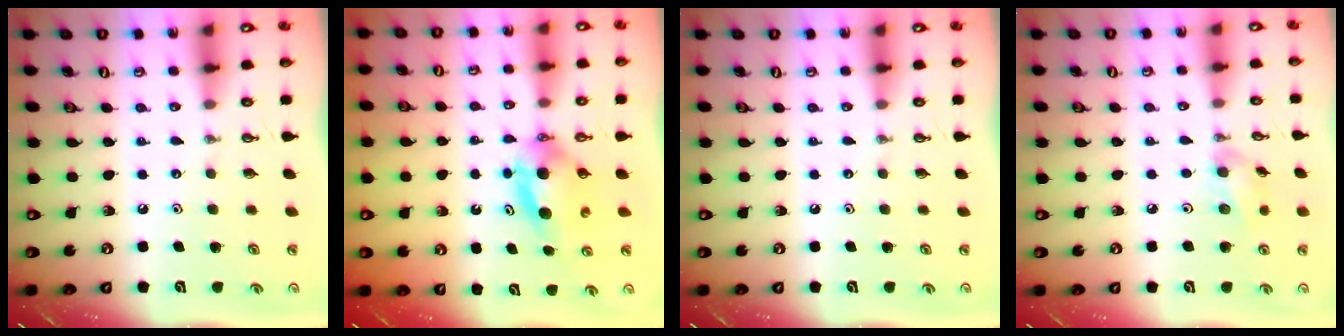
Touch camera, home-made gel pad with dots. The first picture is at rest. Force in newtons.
{"total": 6.4, "press": 6.1, "slide": 1.9}
{"total": 0.0}
{"total": 7.3, "press": 6.9, "slide": 2.3}